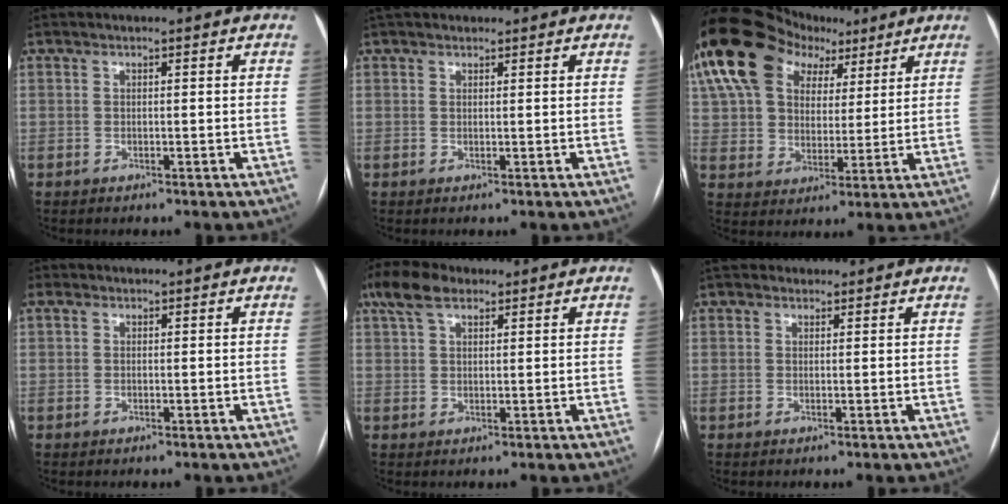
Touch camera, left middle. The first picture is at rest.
{"total": 3.3, "force": [2.9, 1.2, 0.9], "torque": [-0.009, 0.032, 0.048]}
{"total": 20.7, "force": [11.5, 13.4, 10.8], "torque": [-0.235, 0.079, 0.202]}
{"total": 1.0, "force": [0.4, 0.7, 0.5], "torque": [-0.018, 0.015, 0.009]}
{"total": 5.8, "force": [3.8, 2.6, 3.5], "torque": [-0.077, 0.029, 0.074]}
{"total": 2.0, "force": [1.6, 1.1, -0.1], "torque": [0.009, 0.016, 0.022]}